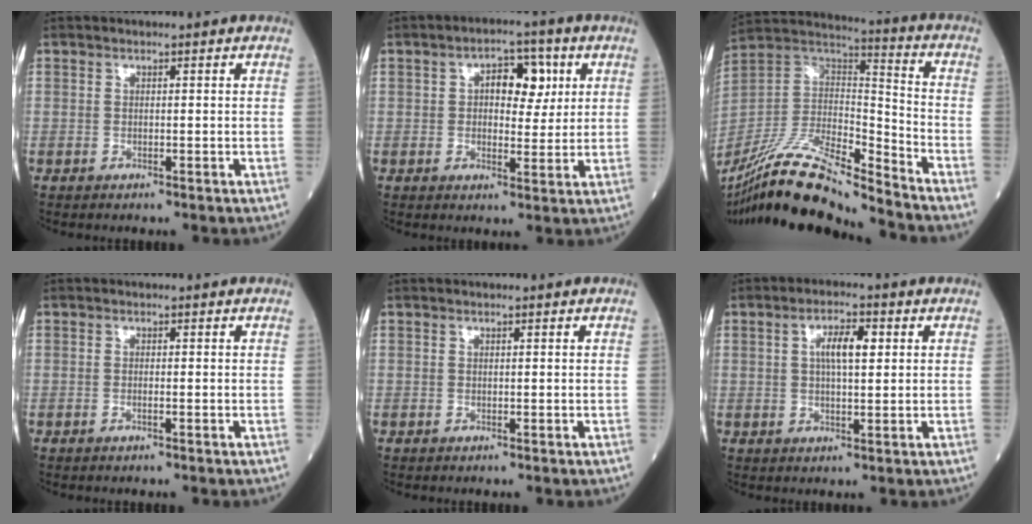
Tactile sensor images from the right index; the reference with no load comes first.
{"total": 6.6, "force": [1.9, 3.5, 5.2], "torque": [-0.072, 0.017, 0.029]}
{"total": 19.7, "force": [-16.9, 1.6, 9.9], "torque": [-0.211, 0.006, -0.319]}
{"total": 0.6, "force": [-0.3, -0.2, 0.4], "torque": [-0.009, -0.001, -0.007]}
{"total": 0.0}
{"total": 5.0, "force": [1.4, 1.5, 4.6], "torque": [-0.085, 0.009, 0.025]}